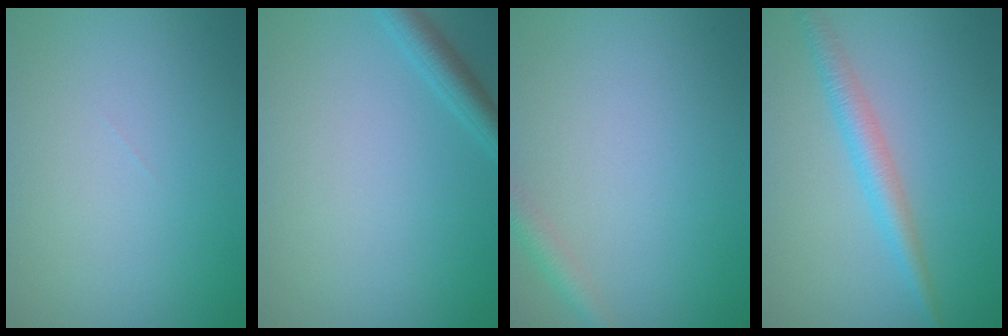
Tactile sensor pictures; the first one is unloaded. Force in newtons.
{"total": 2.3, "press": 2.2, "slide": 0.2}
{"total": 1.9, "press": 1.9, "slide": 0.1}
{"total": 2.9, "press": 2.9, "slide": 0.0}